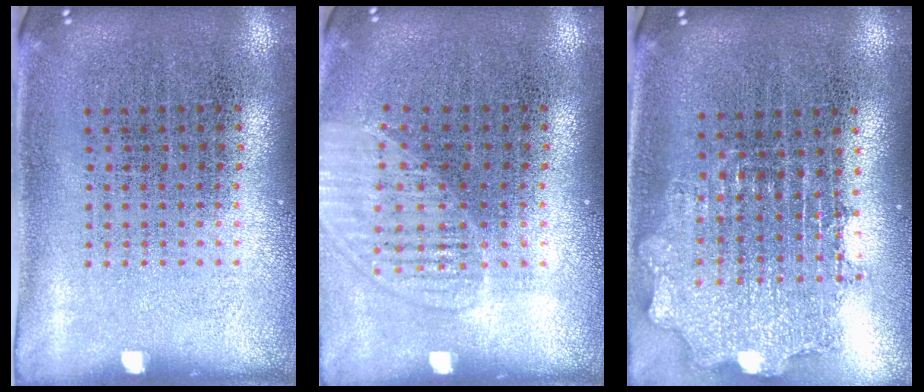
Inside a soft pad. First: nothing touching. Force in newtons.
{"total": 1.3, "press": 1.3, "slide": 0.2}
{"total": 1.9, "press": 1.5, "slide": 1.1}